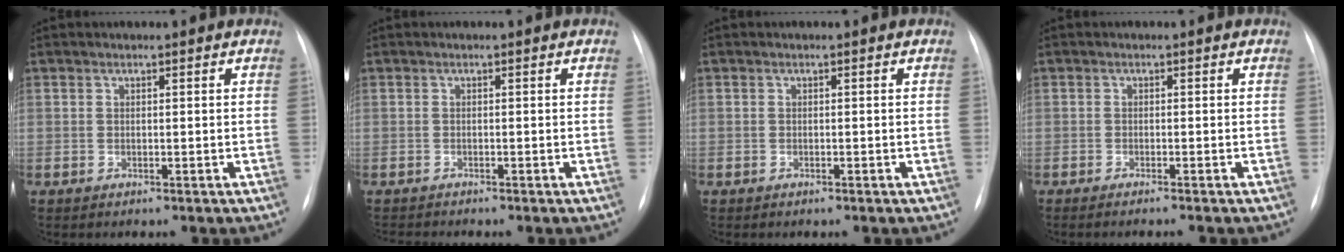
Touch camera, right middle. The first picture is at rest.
{"total": 0.8, "force": [-0.7, -0.1, 0.0], "torque": [0.000, -0.004, -0.012]}
{"total": 0.0}
{"total": 2.6, "force": [-2.2, -0.2, 1.3], "torque": [-0.016, 0.001, -0.026]}